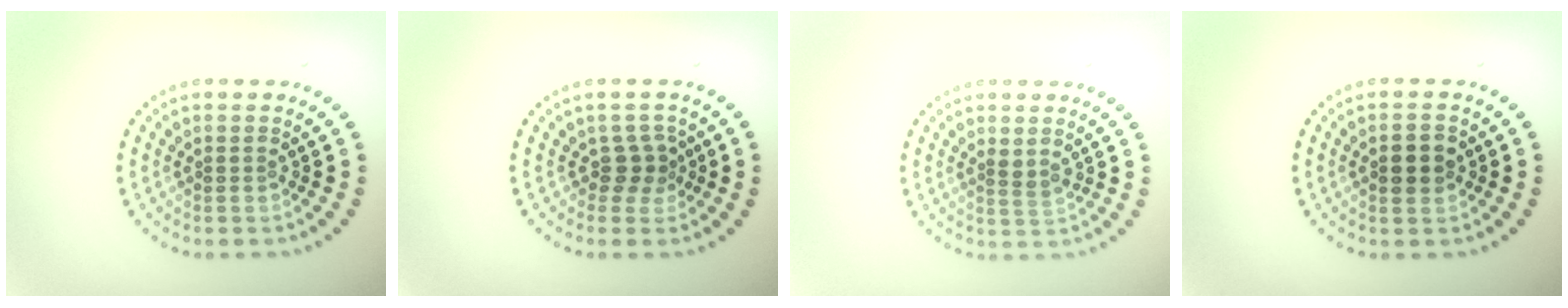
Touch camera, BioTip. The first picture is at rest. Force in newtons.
{"total": 1.9, "press": 1.2, "slide": 1.5}
{"total": 1.2, "press": 0.9, "slide": 0.7}
{"total": 2.5, "press": 2.5, "slide": 0.2}